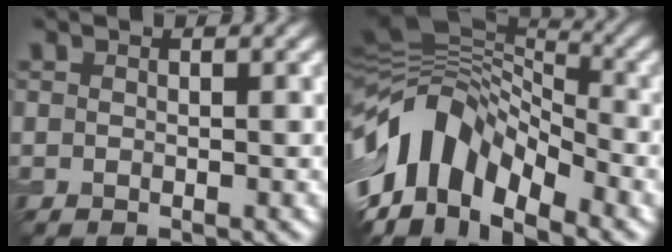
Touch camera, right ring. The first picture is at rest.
{"total": 12.2, "force": [-5.1, 7.1, 8.5], "torque": [-0.151, 0.019, -0.107]}